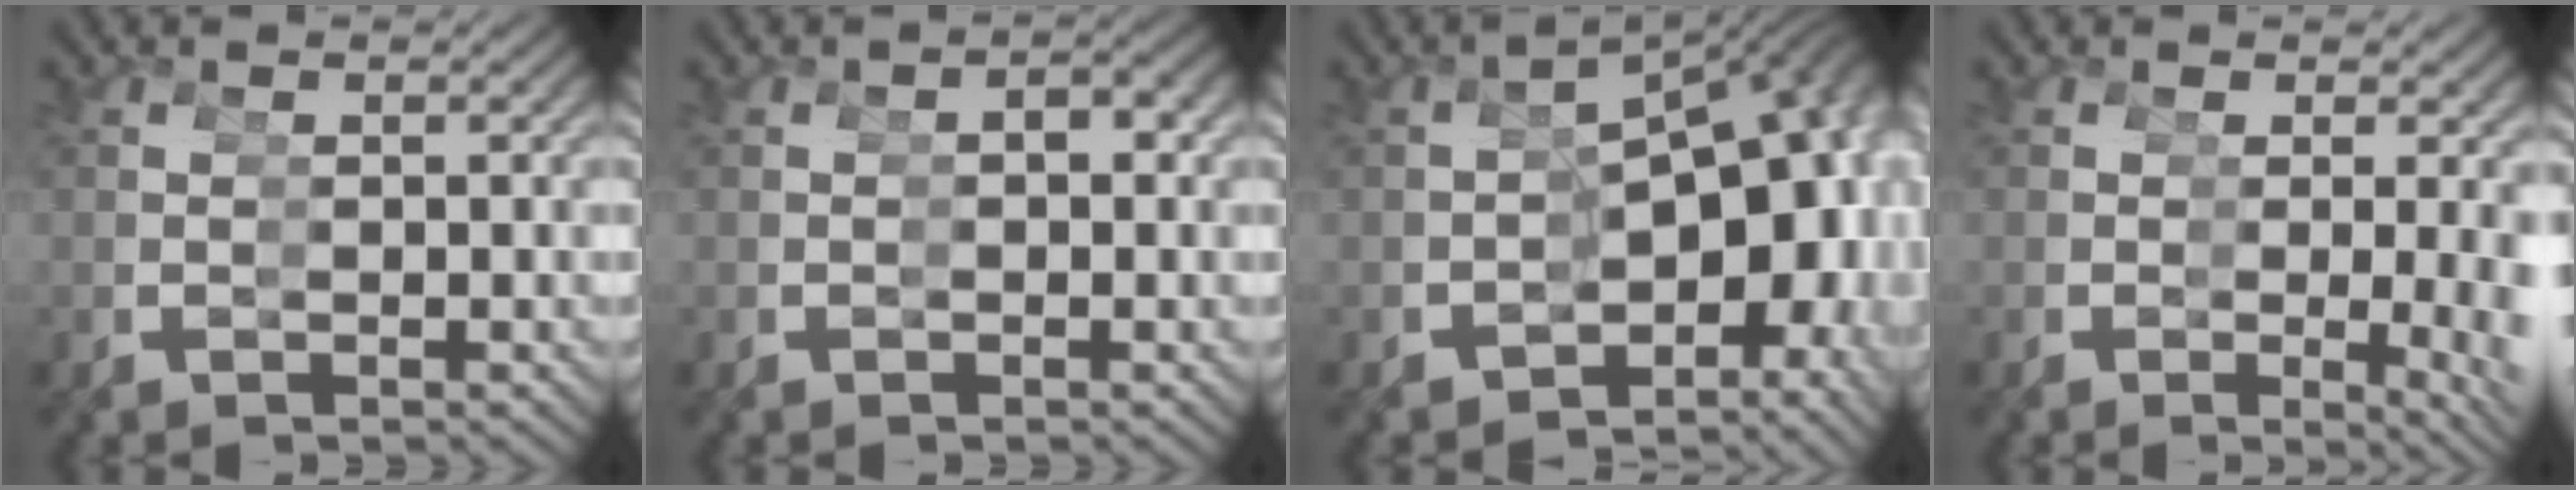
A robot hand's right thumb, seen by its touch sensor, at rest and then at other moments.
{"total": 1.4, "force": [-0.1, 0.9, 1.1], "torque": [-0.012, -0.002, -0.003]}
{"total": 13.9, "force": [-1.2, 8.7, 10.8], "torque": [-0.132, -0.028, -0.011]}
{"total": 4.3, "force": [-0.6, 0.9, 4.2], "torque": [-0.060, -0.010, -0.009]}